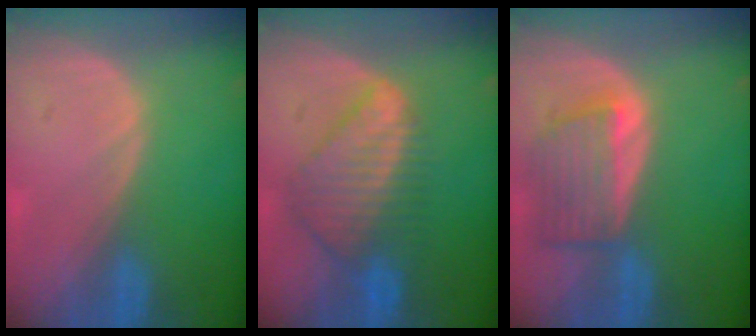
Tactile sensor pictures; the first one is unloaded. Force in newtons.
{"total": 8.7, "press": 7.6, "slide": 4.3}
{"total": 6.4, "press": 6.3, "slide": 1.3}